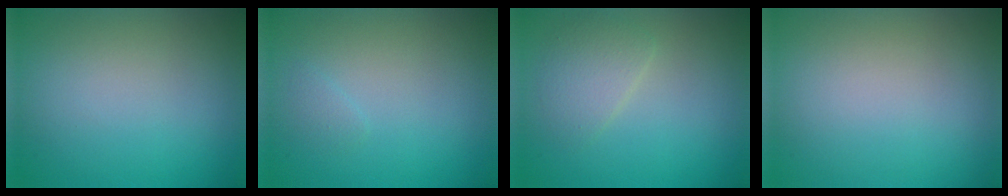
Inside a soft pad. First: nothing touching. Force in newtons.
{"total": 0.6, "press": 0.6, "slide": 0.1}
{"total": 2.1, "press": 2.1, "slide": 0.0}
{"total": 0.0}